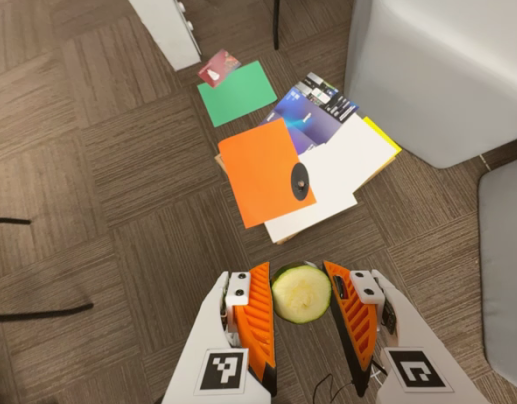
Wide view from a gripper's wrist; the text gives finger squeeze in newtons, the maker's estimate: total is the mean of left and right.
{"total": 11.2, "left": 11.5, "right": 10.9}